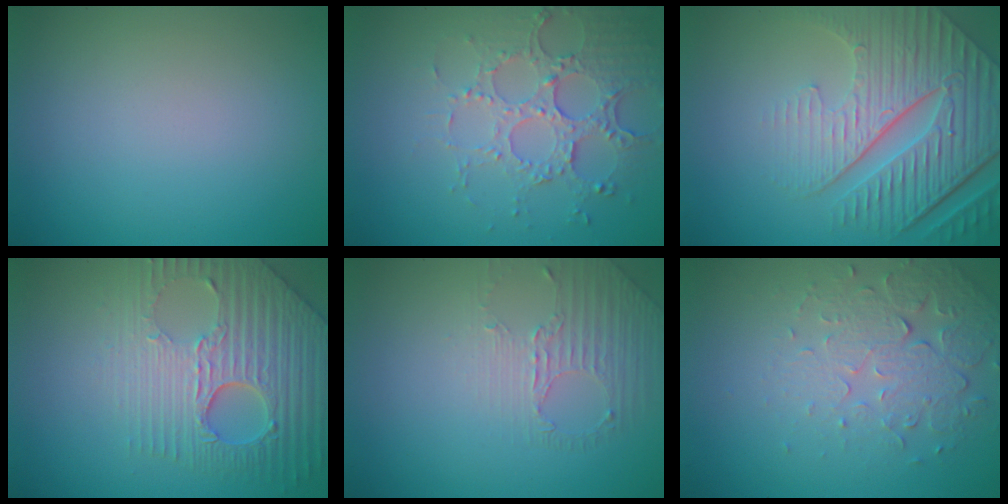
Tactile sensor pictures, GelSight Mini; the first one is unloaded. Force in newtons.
{"total": 5.0, "press": 3.8, "slide": 3.3}
{"total": 8.8, "press": 6.2, "slide": 6.3}
{"total": 6.3, "press": 5.3, "slide": 3.4}
{"total": 1.6, "press": 1.0, "slide": 1.2}
{"total": 5.1, "press": 3.5, "slide": 3.7}